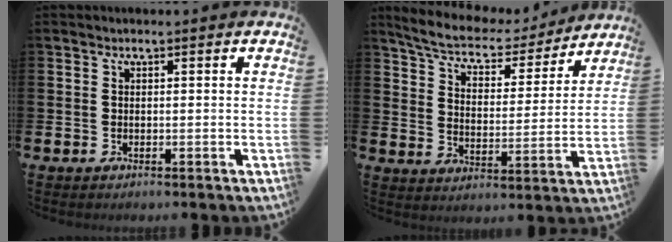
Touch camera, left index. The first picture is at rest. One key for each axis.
{"total": 7.1, "fx": 6.6, "fy": 1.6, "fz": 2.3, "tx": -0.074, "ty": -0.047, "tz": 0.110}